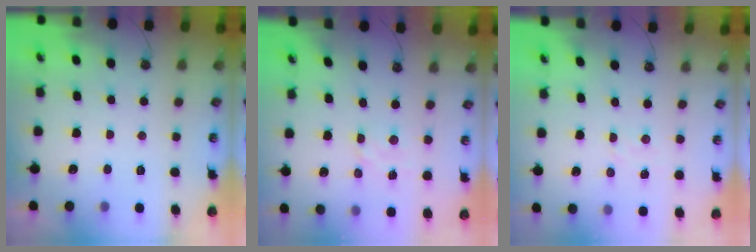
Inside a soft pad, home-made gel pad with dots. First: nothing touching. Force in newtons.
{"total": 1.8, "press": 1.8, "slide": 0.3}
{"total": 2.9, "press": 2.9, "slide": 0.5}